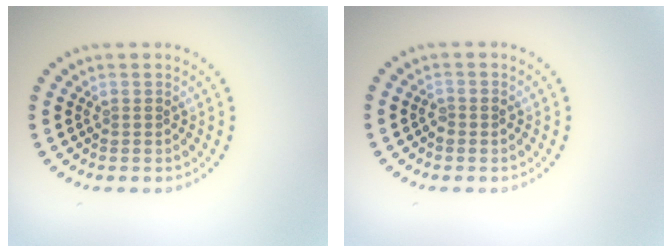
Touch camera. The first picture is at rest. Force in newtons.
{"total": 0.8, "press": 0.8, "slide": 0.2}